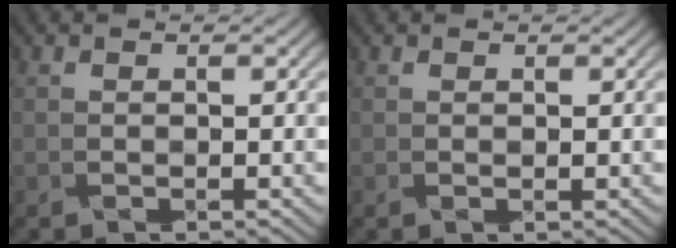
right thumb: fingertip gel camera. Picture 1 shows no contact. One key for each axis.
{"total": 0.0}